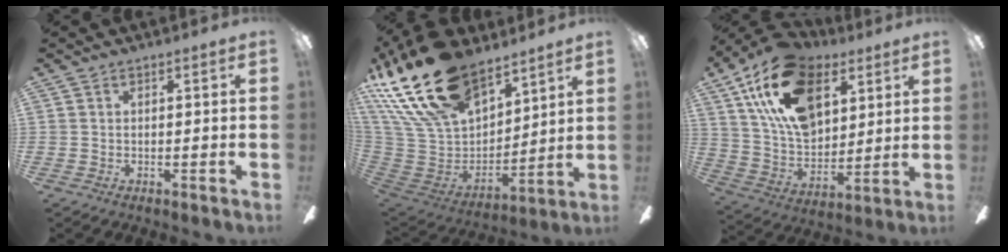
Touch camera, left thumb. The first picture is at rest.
{"total": 27.2, "force": [18.8, 13.4, 14.4], "torque": [-0.296, -0.109, 0.345]}
{"total": 21.9, "force": [11.2, 13.1, 13.6], "torque": [-0.254, -0.037, 0.203]}